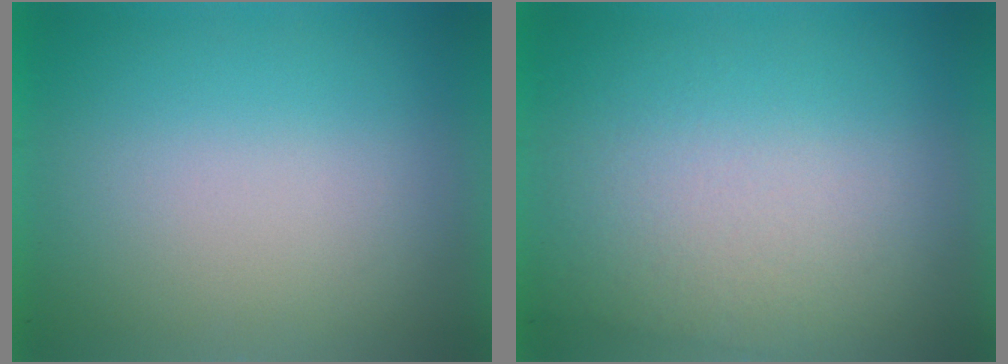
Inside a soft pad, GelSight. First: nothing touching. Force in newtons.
{"total": 2.2}